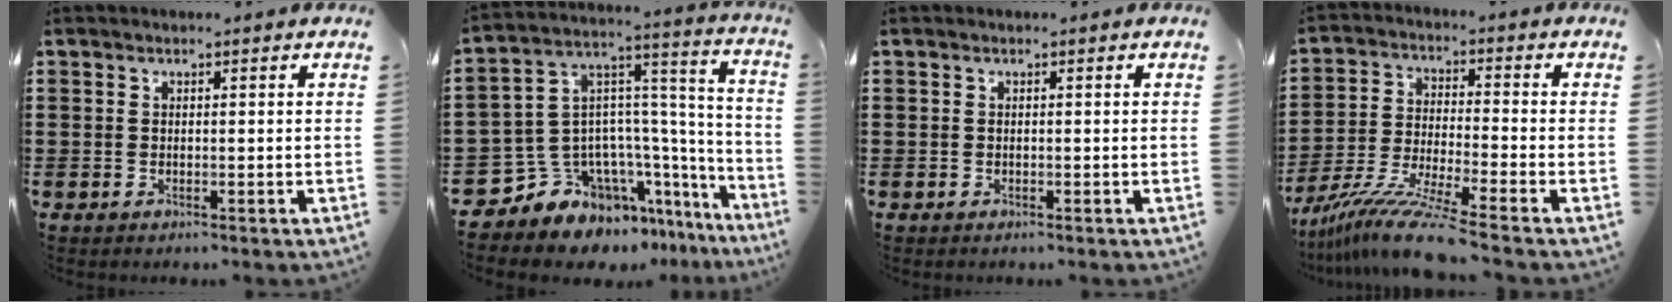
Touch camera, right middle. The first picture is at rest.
{"total": 9.2, "force": [-6.8, 5.9, 1.6], "torque": [-0.070, -0.012, -0.132]}
{"total": 0.0}
{"total": 9.6, "force": [-8.2, -0.1, 5.1], "torque": [-0.105, -0.004, -0.162]}